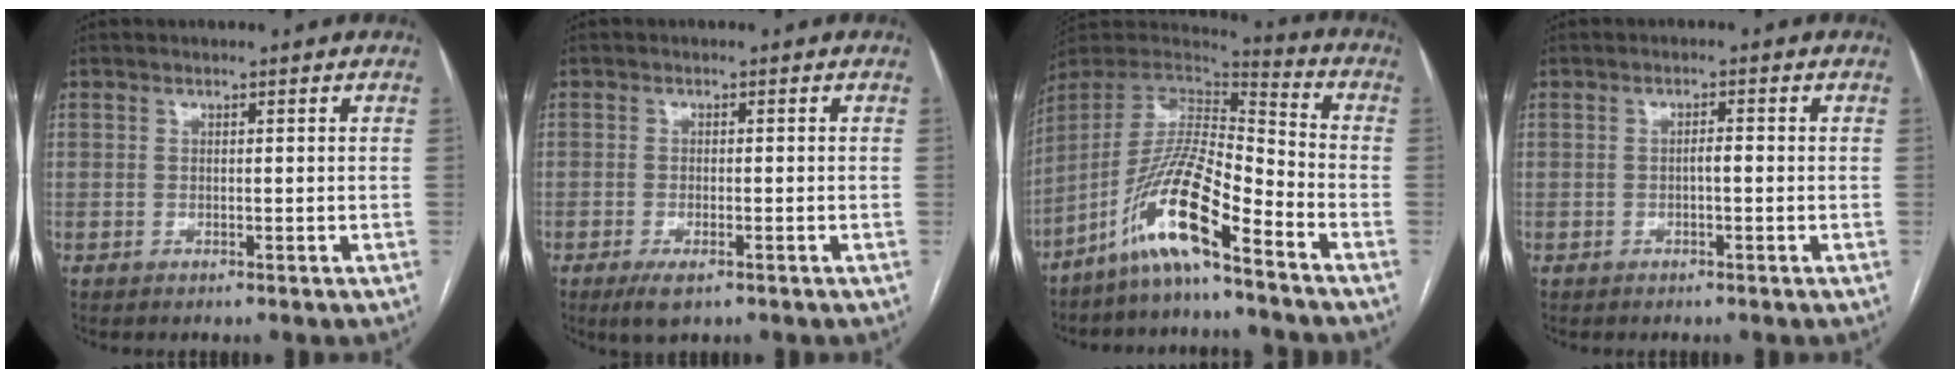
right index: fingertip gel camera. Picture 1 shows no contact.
{"total": 3.6, "force": [-2.1, 1.0, 2.7], "torque": [-0.053, -0.005, -0.032]}
{"total": 14.0, "force": [-9.1, 1.1, 10.6], "torque": [-0.214, 0.000, -0.173]}
{"total": 1.4, "force": [-0.3, 0.2, 1.3], "torque": [-0.021, 0.003, -0.006]}